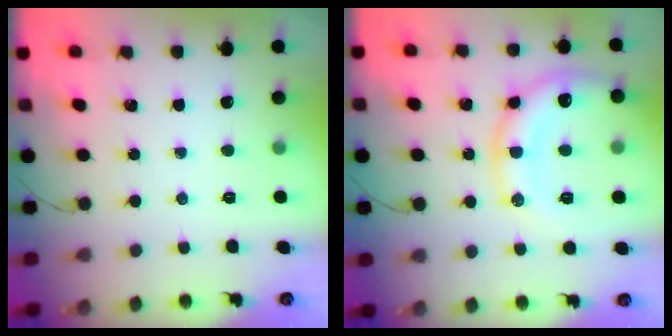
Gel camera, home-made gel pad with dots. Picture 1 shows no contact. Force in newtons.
{"total": 14.8, "press": 14.7, "slide": 1.7}